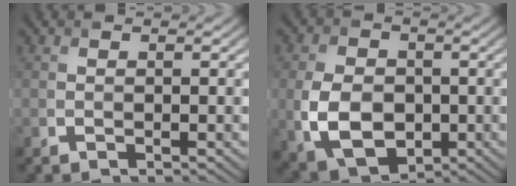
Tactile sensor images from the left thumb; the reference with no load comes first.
{"total": 9.1, "force": [-1.7, 6.5, 6.1], "torque": [-0.144, -0.017, -0.035]}